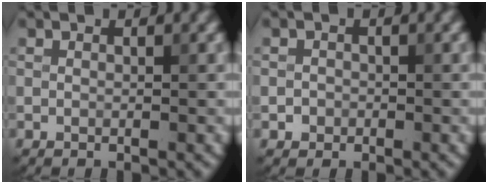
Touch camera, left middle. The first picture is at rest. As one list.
[{"total": 0.9, "force": [-0.4, 0.9, 0.1], "torque": [0.007, -0.001, -0.008]}]